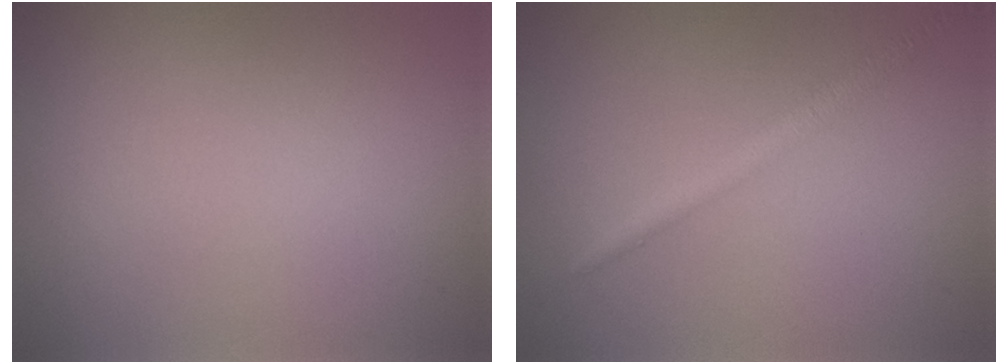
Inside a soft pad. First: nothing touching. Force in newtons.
{"total": 2.0, "press": 2.0, "slide": 0.1}